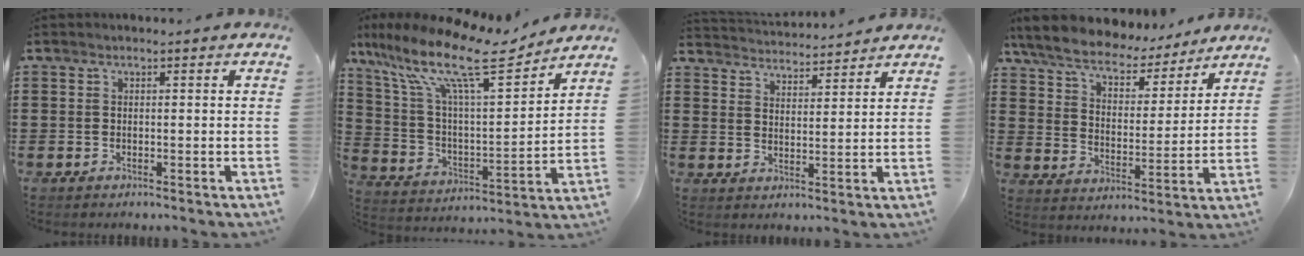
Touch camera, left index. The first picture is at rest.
{"total": 15.1, "force": [10.7, 3.3, 10.2], "torque": [-0.238, -0.055, 0.178]}
{"total": 3.6, "force": [3.5, -0.2, -0.5], "torque": [-0.006, -0.024, 0.061]}
{"total": 7.2, "force": [7.0, 1.3, 1.4], "torque": [-0.062, -0.042, 0.124]}